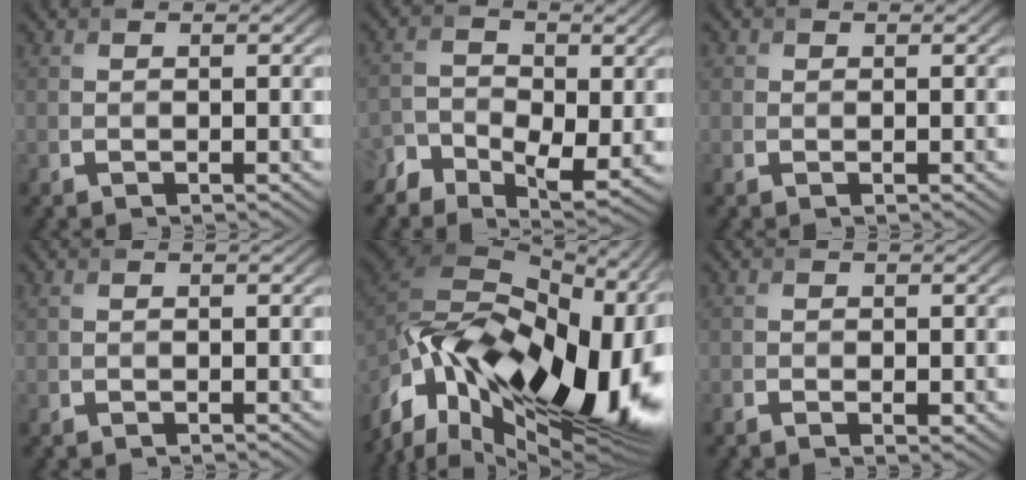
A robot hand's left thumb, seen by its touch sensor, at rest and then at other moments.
{"total": 6.5, "force": [-3.1, 4.1, 3.9], "torque": [-0.079, -0.016, -0.057]}
{"total": 0.8, "force": [0.2, 0.8, 0.1], "torque": [-0.002, 0.000, 0.006]}
{"total": 0.0}
{"total": 20.2, "force": [-7.0, 11.6, 14.9], "torque": [-0.306, -0.024, -0.118]}
{"total": 1.1, "force": [-0.5, 0.7, 0.7], "torque": [-0.018, -0.006, -0.005]}